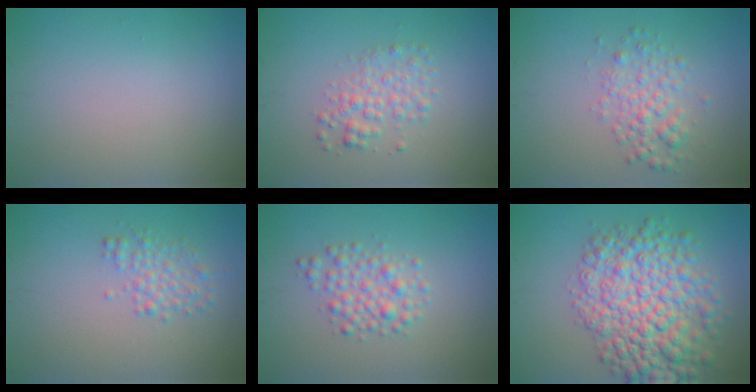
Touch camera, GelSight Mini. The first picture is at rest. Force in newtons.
{"total": 2.3, "press": 2.3, "slide": 0.1}
{"total": 2.6, "press": 2.6, "slide": 0.1}
{"total": 2.0, "press": 2.0, "slide": 0.0}
{"total": 2.6, "press": 2.6, "slide": 0.0}
{"total": 8.8, "press": 8.8, "slide": 0.1}